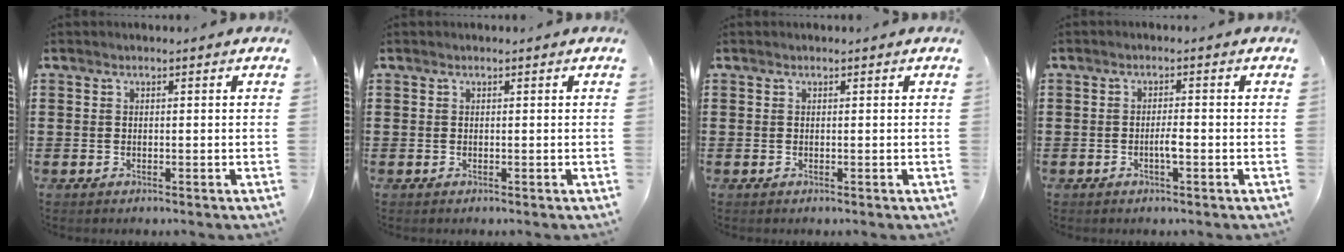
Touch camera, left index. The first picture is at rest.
{"total": 0.0}
{"total": 0.0}
{"total": 2.3, "force": [-0.8, 0.4, 2.1], "torque": [-0.040, 0.004, -0.015]}